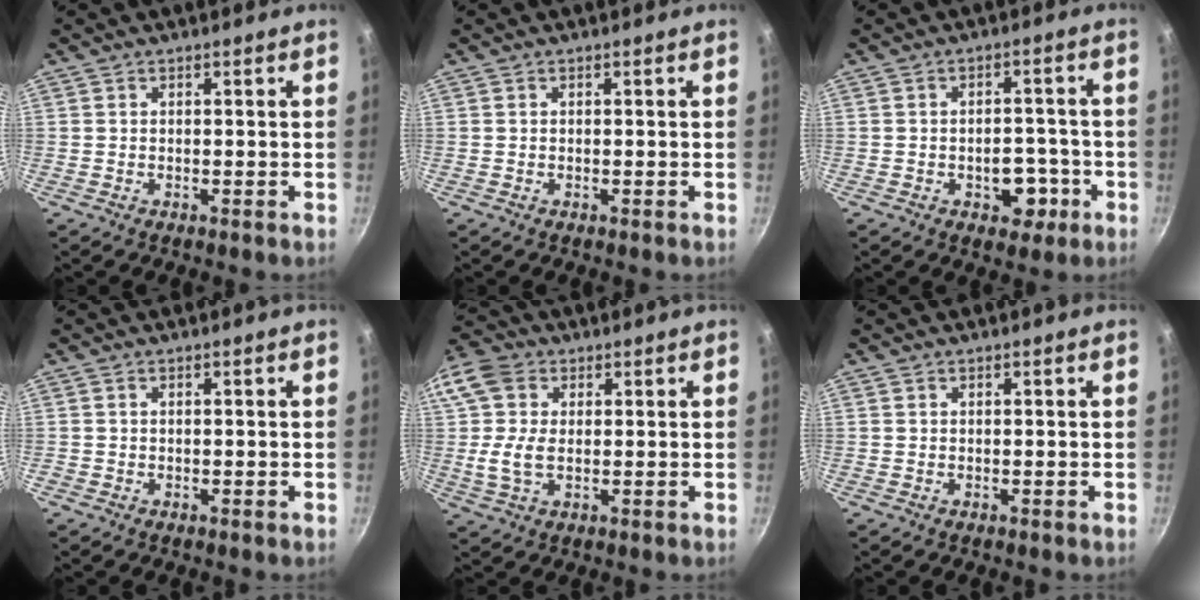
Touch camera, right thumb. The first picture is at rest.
{"total": 0.0}
{"total": 6.6, "force": [-2.5, 4.5, 4.1], "torque": [-0.024, 0.019, -0.026]}
{"total": 0.0}
{"total": 14.0, "force": [2.2, 10.1, 9.4], "torque": [-0.197, 0.014, 0.028]}
{"total": 0.0}